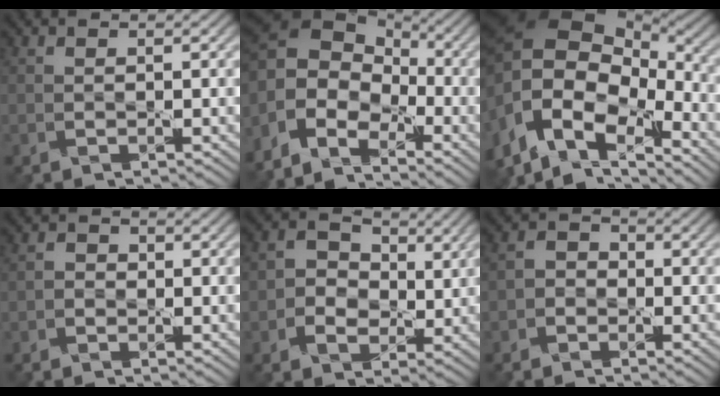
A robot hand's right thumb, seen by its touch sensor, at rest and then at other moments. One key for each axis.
{"total": 10.1, "fx": -3.3, "fy": 6.9, "fz": 6.7, "tx": -0.166, "ty": 0.003, "tz": -0.081}
{"total": 16.6, "fx": -4.5, "fy": 10.1, "fz": 12.4, "tx": -0.292, "ty": -0.014, "tz": -0.071}
{"total": 0.9, "fx": -0.6, "fy": 0.7, "fz": 0.0, "tx": 0.000, "ty": 0.007, "tz": -0.018}
{"total": 4.2, "fx": 0.0, "fy": 3.5, "fz": 2.4, "tx": -0.045, "ty": 0.007, "tz": -0.010}
{"total": 1.9, "fx": -1.3, "fy": 1.3, "fz": 0.4, "tx": -0.012, "ty": 0.010, "tz": -0.039}